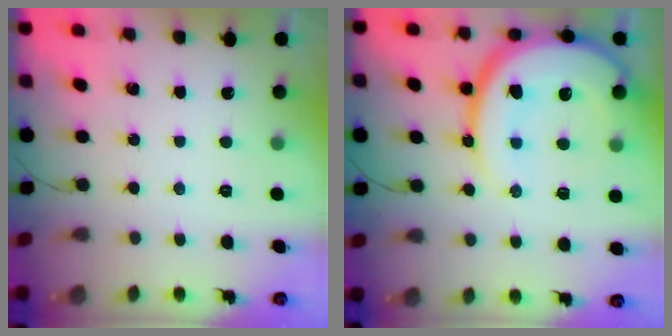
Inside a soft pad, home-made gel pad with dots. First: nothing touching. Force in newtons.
{"total": 21.8, "press": 21.7, "slide": 2.0}